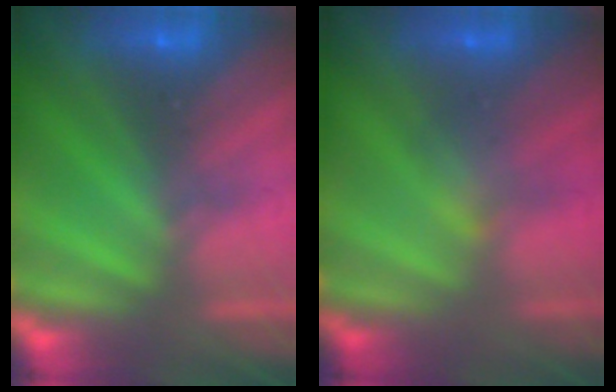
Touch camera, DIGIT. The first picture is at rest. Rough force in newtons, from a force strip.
{"total": 2.7}